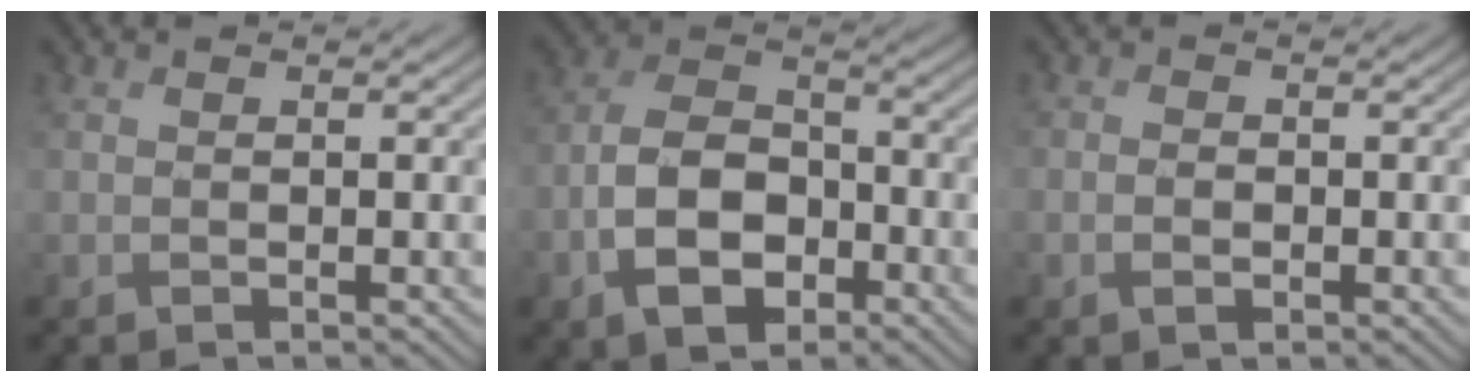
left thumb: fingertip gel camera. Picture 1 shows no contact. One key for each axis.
{"total": 8.8, "fx": -4.3, "fy": 5.5, "fz": 5.5, "tx": -0.112, "ty": 0.001, "tz": -0.081}
{"total": 1.3, "fx": -1.2, "fy": 0.4, "fz": 0.2, "tx": -0.005, "ty": -0.001, "tz": -0.014}